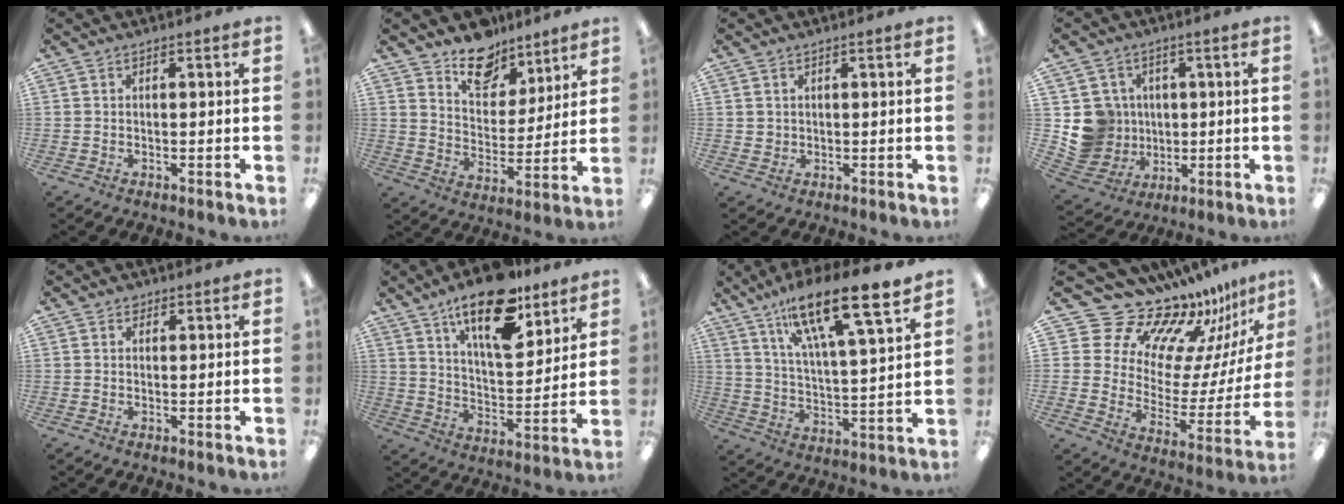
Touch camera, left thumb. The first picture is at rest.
{"total": 13.0, "force": [10.3, 6.9, 3.8], "torque": [-0.054, -0.070, 0.191]}
{"total": 1.4, "force": [0.9, 1.1, 0.2], "torque": [-0.005, 0.002, 0.016]}
{"total": 9.8, "force": [1.2, 9.6, 1.5], "torque": [-0.053, -0.002, 0.039]}
{"total": 1.2, "force": [0.9, 0.7, 0.4], "torque": [0.000, -0.003, 0.015]}
{"total": 18.8, "force": [13.1, 7.3, 11.4], "torque": [-0.180, -0.072, 0.217]}
{"total": 18.1, "force": [13.0, 3.7, 12.0], "torque": [-0.195, -0.078, 0.210]}
{"total": 19.3, "force": [17.2, 8.0, 3.8], "torque": [-0.080, -0.150, 0.315]}